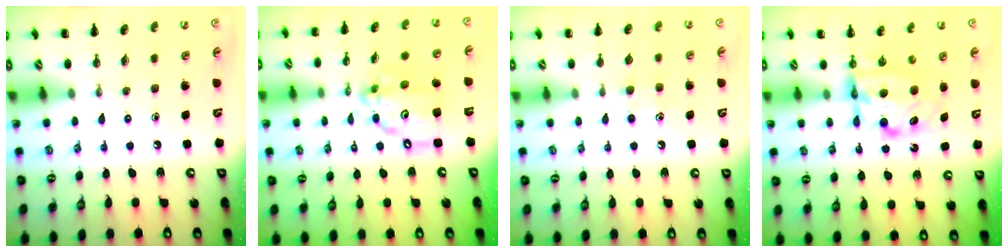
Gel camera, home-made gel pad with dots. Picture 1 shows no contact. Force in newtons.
{"total": 13.4, "press": 12.8, "slide": 3.9}
{"total": 5.1, "press": 4.8, "slide": 1.5}
{"total": 6.7, "press": 6.6, "slide": 0.6}